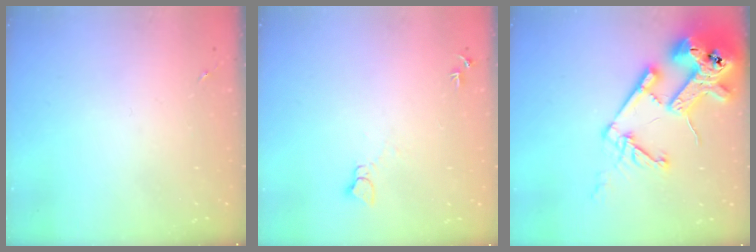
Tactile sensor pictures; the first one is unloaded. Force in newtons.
{"total": 4.6, "press": 4.6, "slide": 0.5}
{"total": 21.7, "press": 21.5, "slide": 2.7}